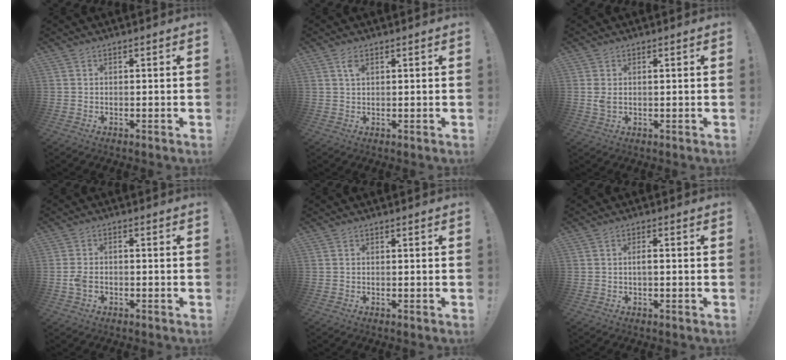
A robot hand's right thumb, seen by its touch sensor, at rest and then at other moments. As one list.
[{"total": 2.2, "force": [1.1, 1.0, 1.7], "torque": [-0.029, -0.002, 0.017]}, {"total": 1.9, "force": [0.6, 1.0, 1.5], "torque": [-0.031, 0.003, 0.009]}, {"total": 3.0, "force": [-1.6, 1.7, 1.9], "torque": [-0.042, 0.008, -0.030]}, {"total": 0.0}, {"total": 2.1, "force": [-0.6, 0.4, 2.0], "torque": [-0.041, 0.007, -0.011]}]